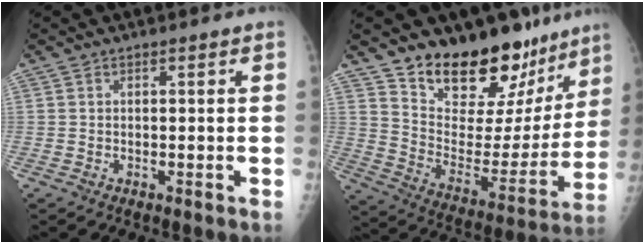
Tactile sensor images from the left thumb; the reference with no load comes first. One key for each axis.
{"total": 22.4, "fx": 17.0, "fy": 10.9, "fz": 9.8, "tx": -0.096, "ty": -0.113, "tz": 0.262}